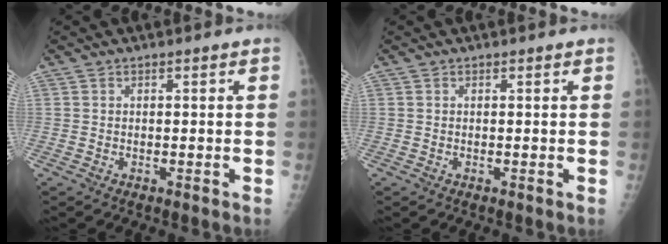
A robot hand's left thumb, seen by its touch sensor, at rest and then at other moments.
{"total": 0.0}